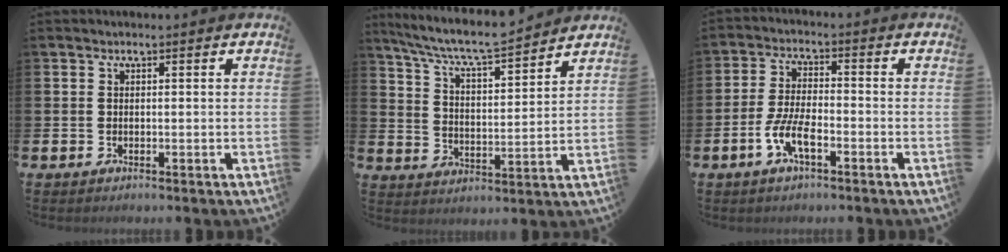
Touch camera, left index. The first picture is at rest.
{"total": 7.4, "force": [7.0, 0.5, 2.4], "torque": [-0.072, -0.051, 0.120]}
{"total": 5.3, "force": [-2.5, 1.7, 4.4], "torque": [-0.091, 0.000, -0.049]}